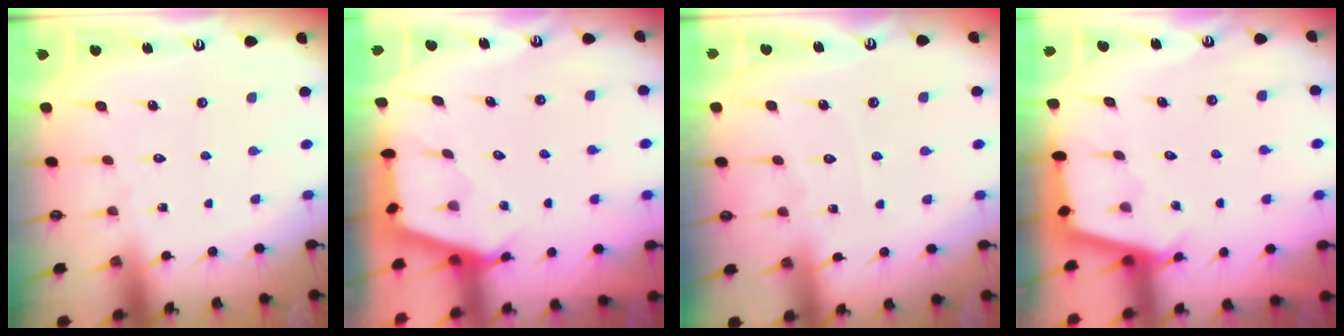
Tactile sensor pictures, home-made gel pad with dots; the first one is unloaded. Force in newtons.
{"total": 2.9, "press": 2.8, "slide": 0.4}
{"total": 3.4, "press": 3.4, "slide": 0.4}
{"total": 2.7, "press": 2.7, "slide": 0.3}